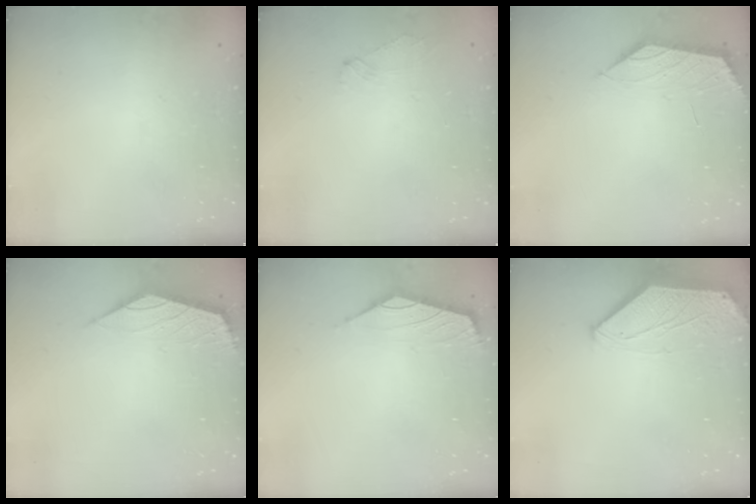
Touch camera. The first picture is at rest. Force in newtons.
{"total": 2.7, "press": 2.6, "slide": 0.5}
{"total": 0.8, "press": 0.6, "slide": 0.5}
{"total": 2.1, "press": 2.0, "slide": 0.6}
{"total": 1.6, "press": 1.4, "slide": 0.7}
{"total": 0.5, "press": 0.5, "slide": 0.3}